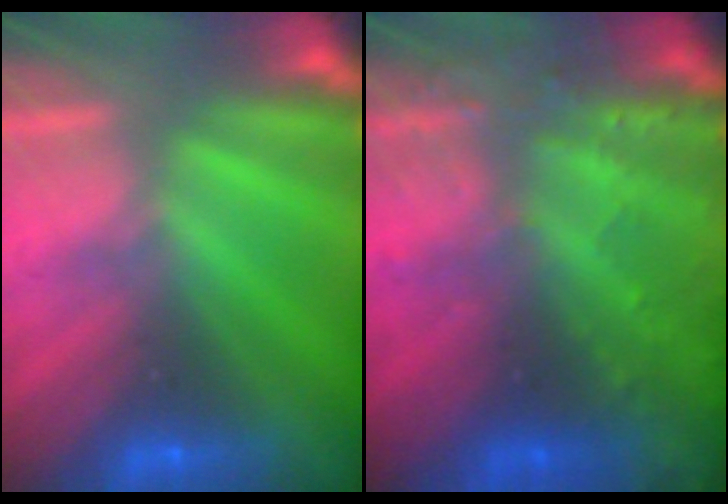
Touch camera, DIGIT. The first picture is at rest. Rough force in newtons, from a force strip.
{"total": 8.9}